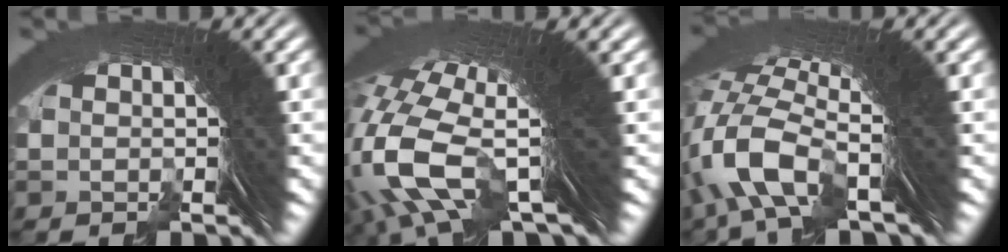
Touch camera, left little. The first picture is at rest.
{"total": 12.8, "force": [0.5, 6.6, 11.0], "torque": [-0.227, -0.021, 0.014]}
{"total": 5.7, "force": [-0.4, 2.3, 5.2], "torque": [-0.123, -0.019, 0.002]}